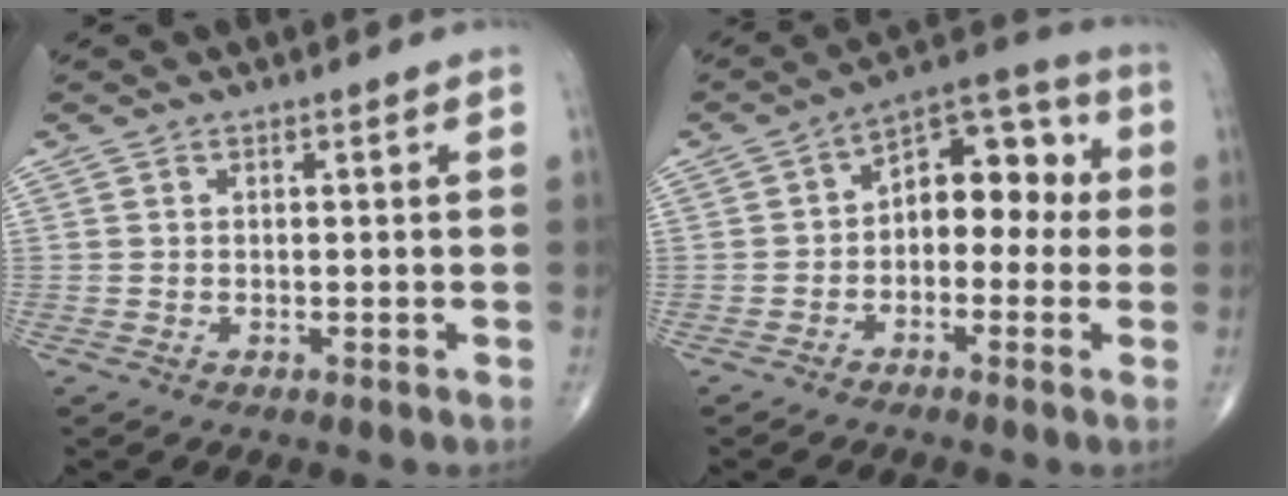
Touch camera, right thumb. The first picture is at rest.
{"total": 11.2, "force": [-0.1, 7.1, 8.7], "torque": [-0.083, 0.046, -0.019]}